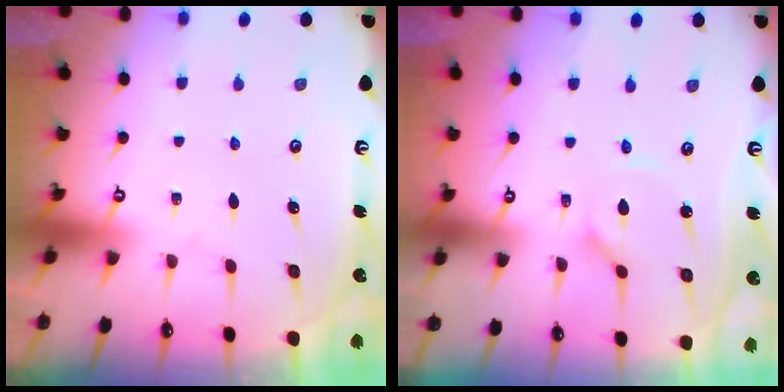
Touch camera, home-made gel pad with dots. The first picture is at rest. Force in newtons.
{"total": 2.1, "press": 2.1, "slide": 0.3}